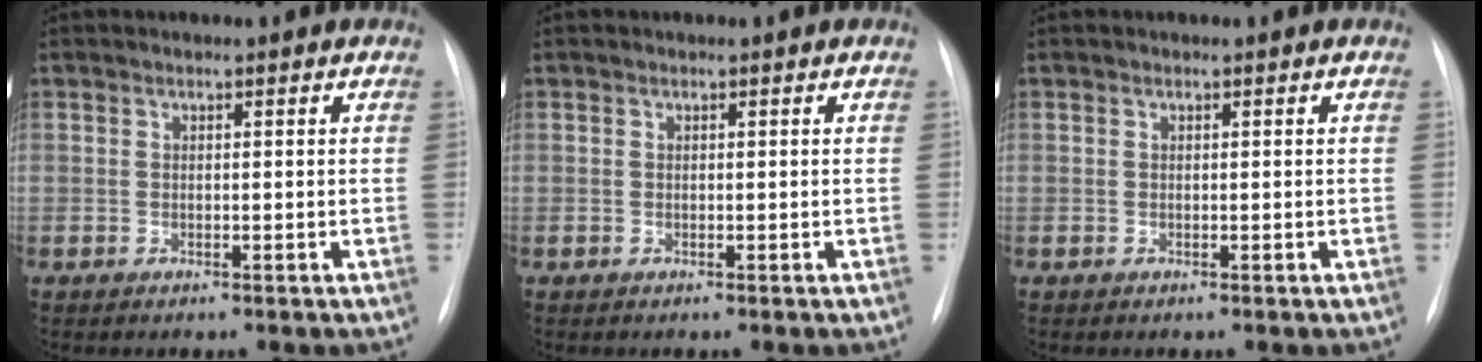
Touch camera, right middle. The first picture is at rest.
{"total": 0.0}
{"total": 0.0}